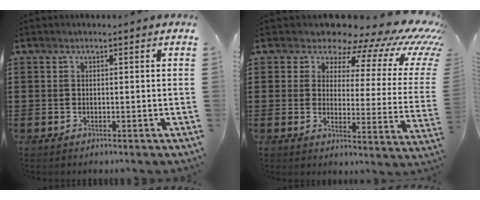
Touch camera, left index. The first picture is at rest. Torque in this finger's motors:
{"motor_torque": [1.37, 0.76, 0.51, 0.00]}